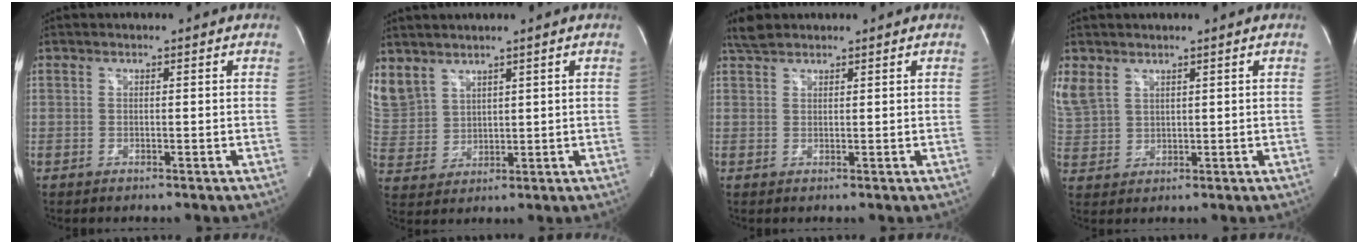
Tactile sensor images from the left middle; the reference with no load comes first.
{"total": 13.5, "force": [8.8, 9.0, 4.7], "torque": [-0.166, 0.023, 0.202]}
{"total": 2.6, "force": [2.4, 0.8, 0.8], "torque": [-0.021, 0.013, 0.047]}
{"total": 6.8, "force": [4.3, 4.5, 2.7], "torque": [-0.081, 0.010, 0.106]}